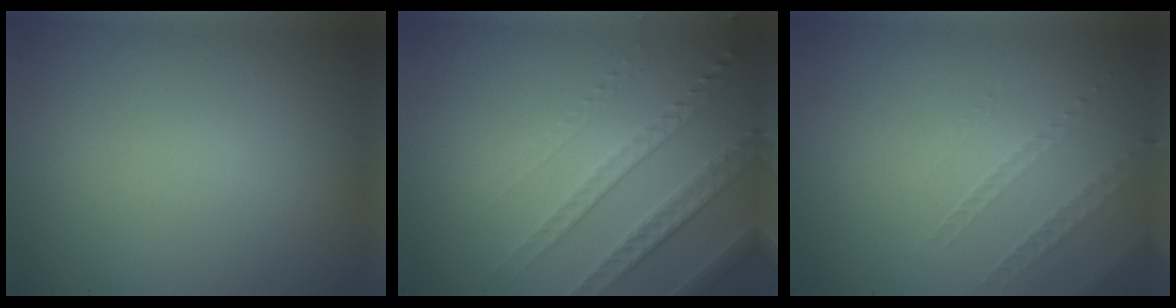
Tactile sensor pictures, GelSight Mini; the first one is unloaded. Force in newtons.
{"total": 4.8, "press": 3.1, "slide": 3.7}
{"total": 1.1, "press": 0.6, "slide": 0.9}